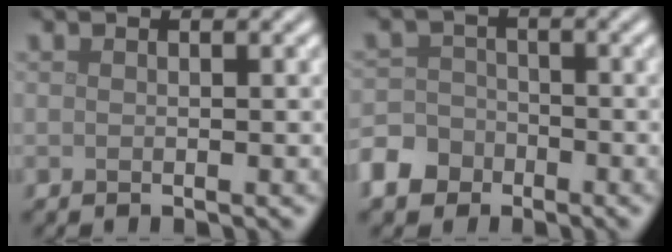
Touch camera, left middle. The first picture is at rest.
{"total": 4.6, "force": [-3.0, 3.3, 1.0], "torque": [-0.012, -0.005, -0.063]}